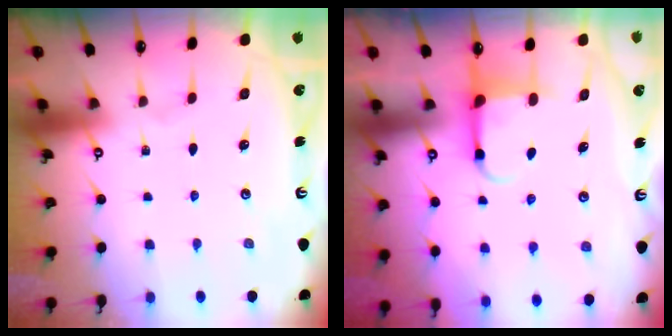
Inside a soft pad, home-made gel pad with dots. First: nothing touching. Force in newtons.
{"total": 4.6, "press": 4.6, "slide": 0.3}